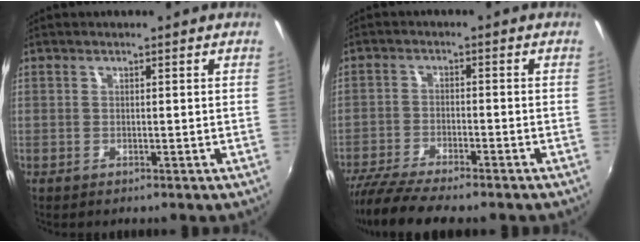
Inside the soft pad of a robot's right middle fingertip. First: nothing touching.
{"total": 8.9, "force": [-7.8, 1.0, 4.3], "torque": [-0.110, -0.029, -0.140]}